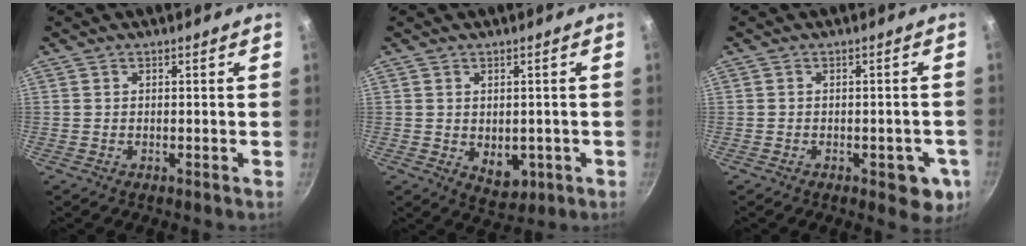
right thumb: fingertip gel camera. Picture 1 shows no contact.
{"total": 5.5, "force": [-0.8, 3.8, 3.8], "torque": [-0.035, -0.005, 0.001]}
{"total": 6.8, "force": [-2.3, 3.4, 5.4], "torque": [-0.033, 0.008, -0.025]}